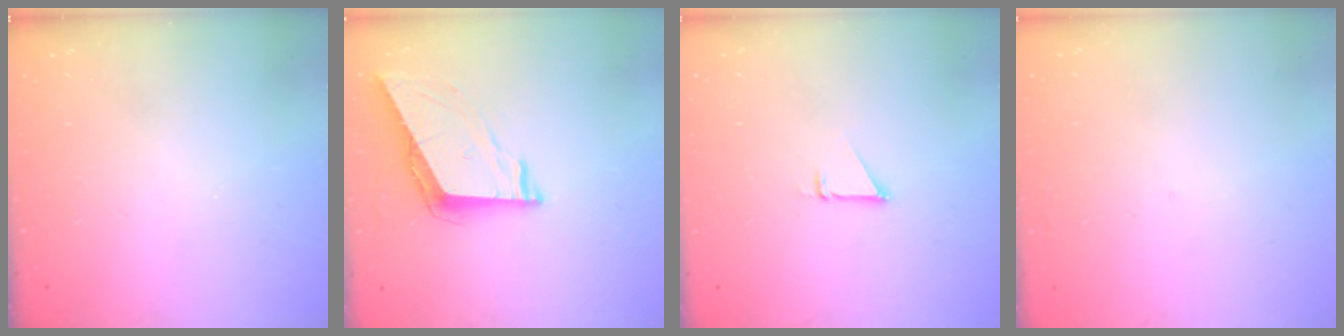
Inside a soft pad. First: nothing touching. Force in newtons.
{"total": 7.5, "press": 7.5, "slide": 0.5}
{"total": 1.5, "press": 1.5, "slide": 0.1}
{"total": 1.7, "press": 1.6, "slide": 0.1}